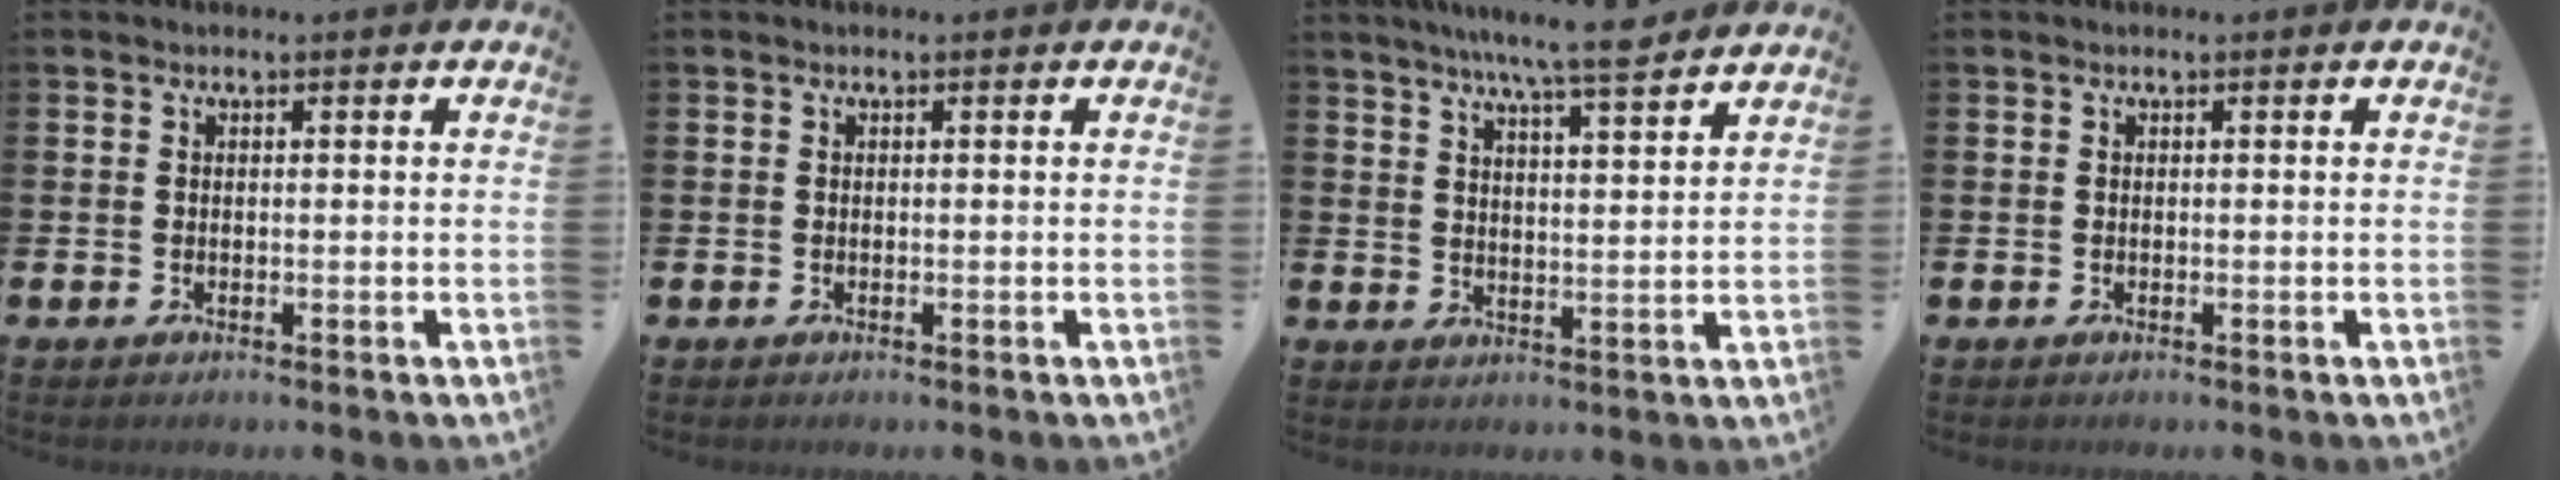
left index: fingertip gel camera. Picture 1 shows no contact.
{"total": 0.0}
{"total": 7.5, "force": [6.9, 0.0, 2.9], "torque": [-0.066, -0.031, 0.123]}
{"total": 0.0}